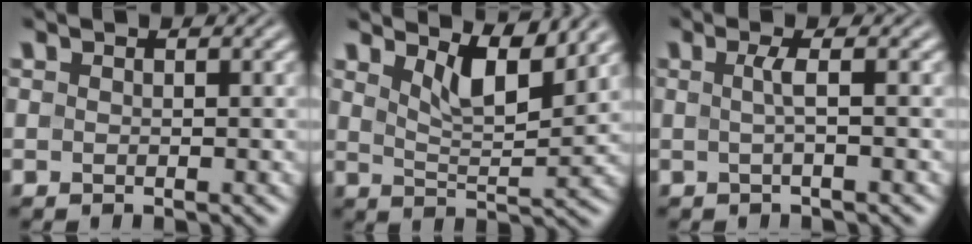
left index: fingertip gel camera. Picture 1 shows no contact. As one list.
[{"total": 4.3, "force": [3.0, 1.1, 2.8], "torque": [-0.060, -0.009, 0.049]}, {"total": 1.4, "force": [-0.1, 0.1, 1.4], "torque": [-0.032, 0.002, -0.004]}]